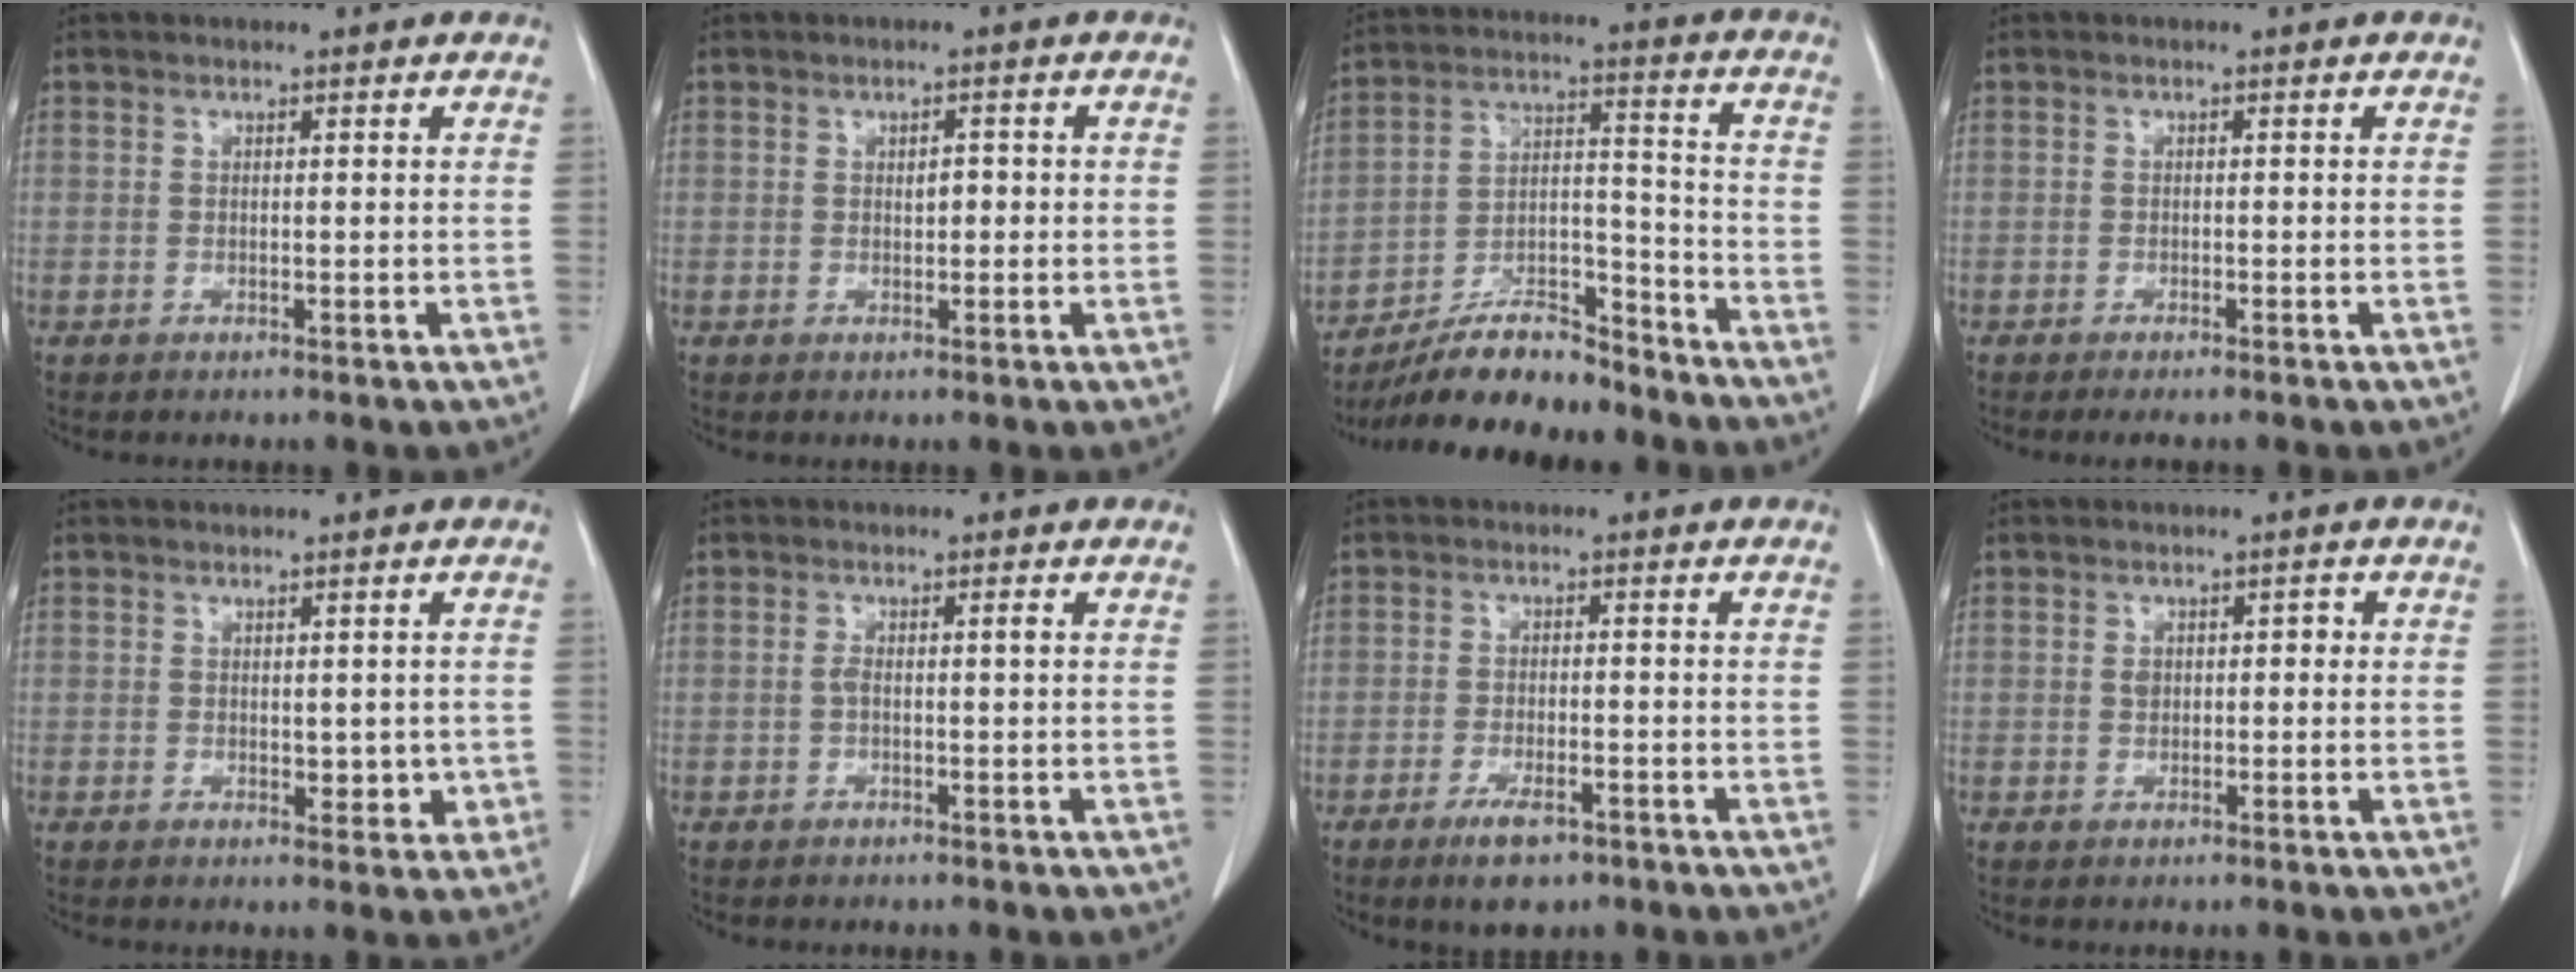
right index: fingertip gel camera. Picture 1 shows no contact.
{"total": 1.6, "force": [0.1, 0.8, 1.4], "torque": [-0.020, 0.002, 0.002]}
{"total": 14.0, "force": [-12.5, 3.0, 5.6], "torque": [-0.092, 0.022, -0.220]}
{"total": 2.3, "force": [-1.9, 0.1, 1.2], "torque": [-0.016, -0.005, -0.026]}
{"total": 3.2, "force": [-0.2, 1.9, 2.6], "torque": [-0.023, -0.003, 0.005]}
{"total": 1.6, "force": [-0.1, 0.2, 1.6], "torque": [-0.031, 0.004, -0.001]}
{"total": 5.1, "force": [-3.3, 1.6, 3.6], "torque": [-0.068, -0.006, -0.050]}
{"total": 2.2, "force": [0.1, 1.5, 1.5], "torque": [-0.024, 0.015, 0.005]}